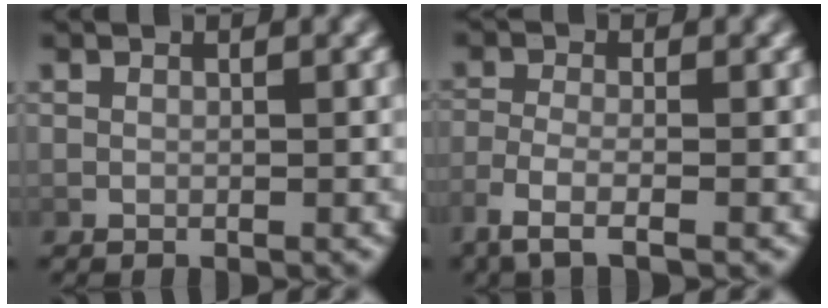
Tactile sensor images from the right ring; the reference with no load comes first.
{"total": 3.4, "force": [-1.8, 1.0, 2.7], "torque": [-0.071, -0.013, -0.025]}